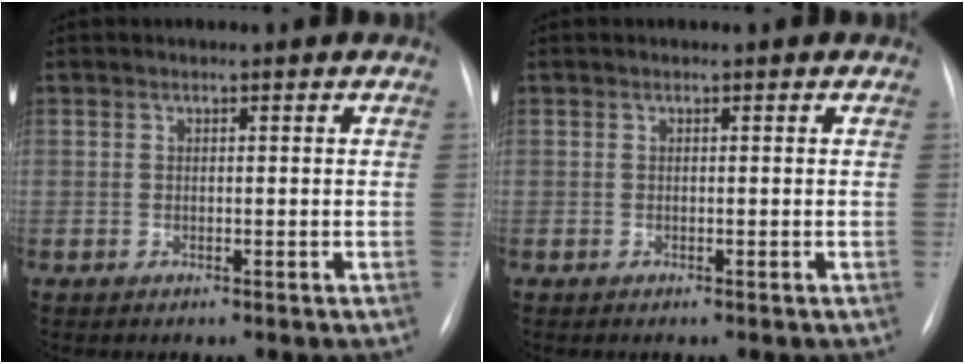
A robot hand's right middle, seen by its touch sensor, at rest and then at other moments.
{"total": 0.0}